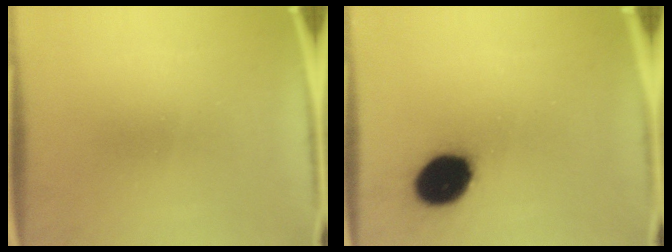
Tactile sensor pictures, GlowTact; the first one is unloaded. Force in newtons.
{"total": 14.3}